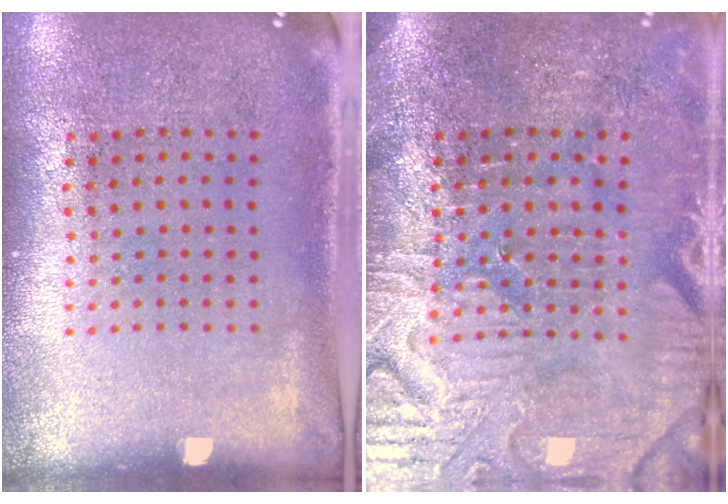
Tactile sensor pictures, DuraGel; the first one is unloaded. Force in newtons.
{"total": 4.0, "press": 3.8, "slide": 1.3}